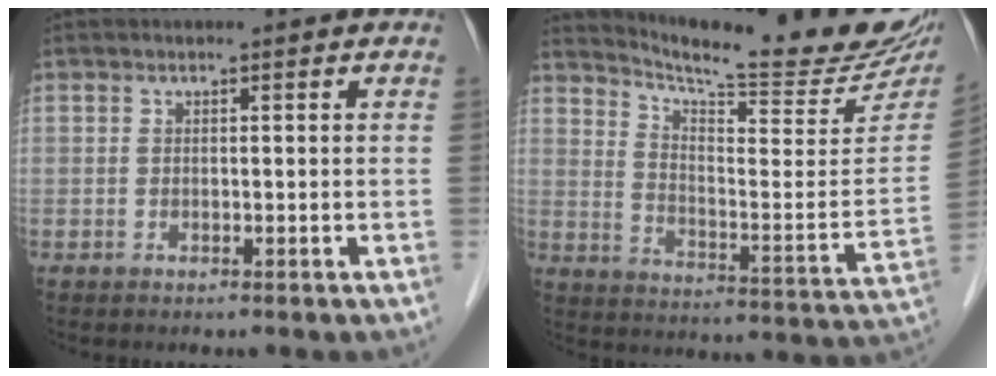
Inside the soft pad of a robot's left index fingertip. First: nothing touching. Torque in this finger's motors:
{"motor_torque": [-1.02, -1.12, 0.08, 0.02]}